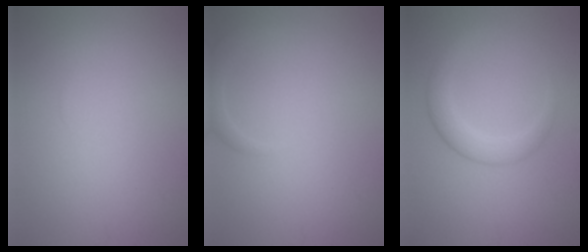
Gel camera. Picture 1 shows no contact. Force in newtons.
{"total": 1.5, "press": 1.5, "slide": 0.2}
{"total": 2.8, "press": 2.8, "slide": 0.1}